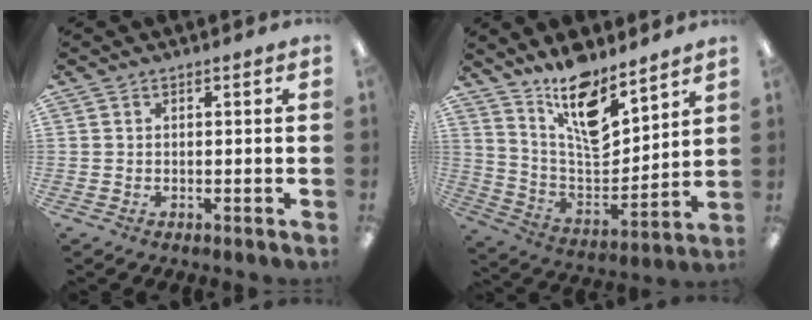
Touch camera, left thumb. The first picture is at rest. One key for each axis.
{"total": 15.7, "fx": 11.9, "fy": 5.5, "fz": 8.6, "tx": -0.153, "ty": -0.084, "tz": 0.211}